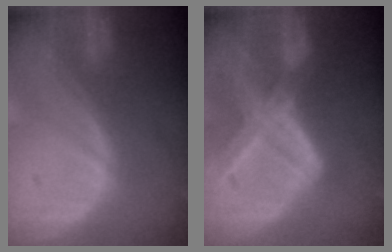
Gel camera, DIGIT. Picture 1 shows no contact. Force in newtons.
{"total": 8.2, "press": 7.1, "slide": 4.1}